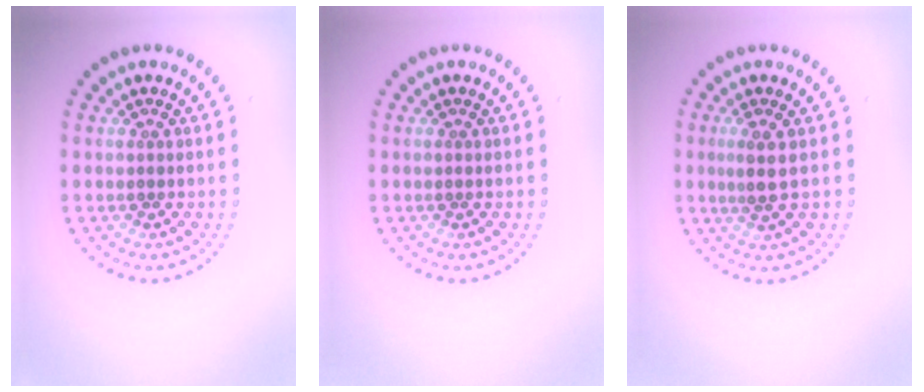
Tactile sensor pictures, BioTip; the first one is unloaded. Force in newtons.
{"total": 0.0}
{"total": 1.9, "press": 1.6, "slide": 1.0}